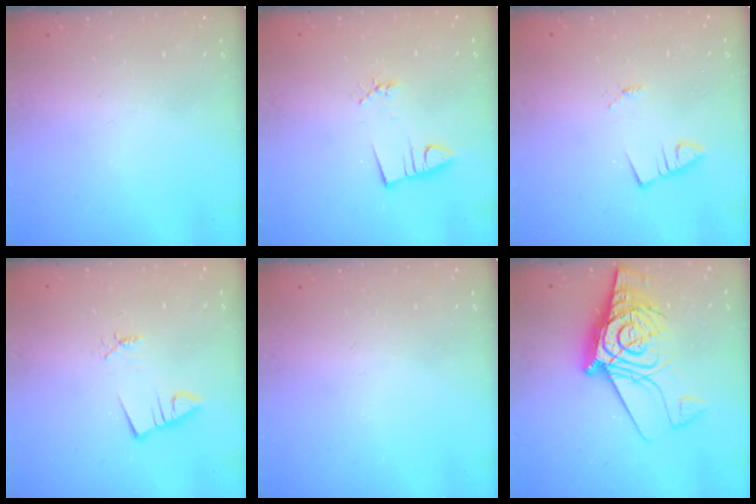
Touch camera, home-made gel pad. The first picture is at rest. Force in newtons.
{"total": 3.2, "press": 1.8, "slide": 2.7}
{"total": 1.2, "press": 1.2, "slide": 0.1}
{"total": 2.1, "press": 2.1, "slide": 0.2}
{"total": 0.0}
{"total": 16.6, "press": 16.5, "slide": 1.8}